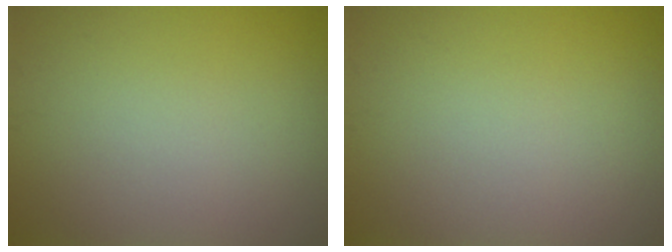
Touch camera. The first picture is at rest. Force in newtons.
{"total": 0.0}